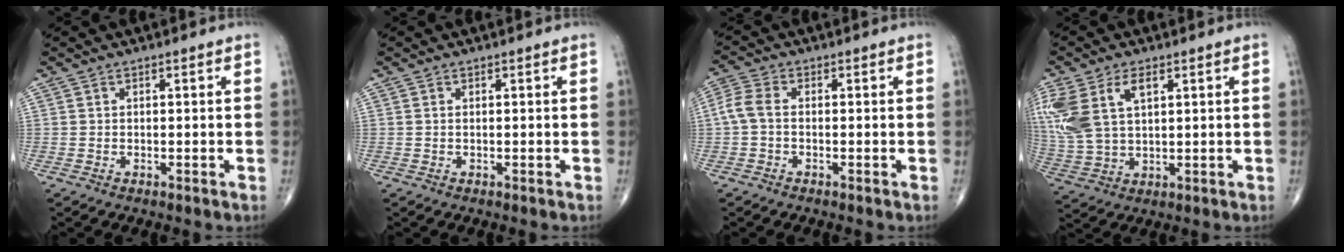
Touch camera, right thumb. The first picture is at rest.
{"total": 0.0}
{"total": 4.1, "force": [-0.4, 2.5, 3.3], "torque": [-0.080, 0.011, -0.017]}
{"total": 14.7, "force": [5.0, 8.4, 10.9], "torque": [-0.265, -0.002, 0.107]}